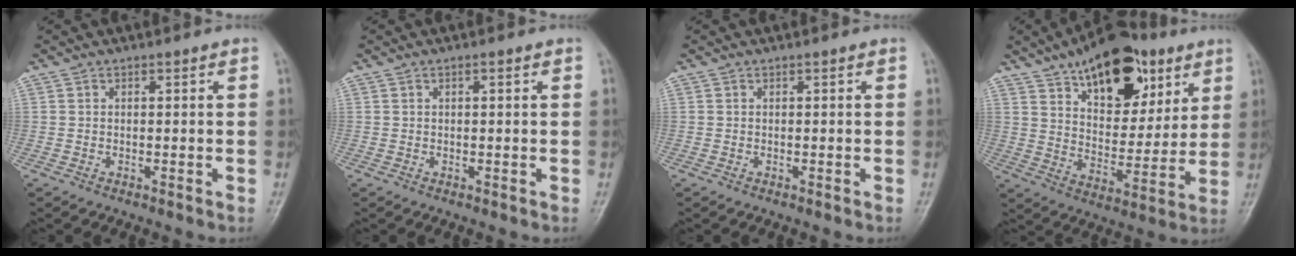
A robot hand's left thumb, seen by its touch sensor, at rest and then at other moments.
{"total": 0.7, "force": [0.2, 0.2, 0.6], "torque": [-0.011, 0.001, 0.003]}
{"total": 0.0}
{"total": 21.2, "force": [11.8, 11.2, 13.6], "torque": [-0.161, -0.039, 0.188]}